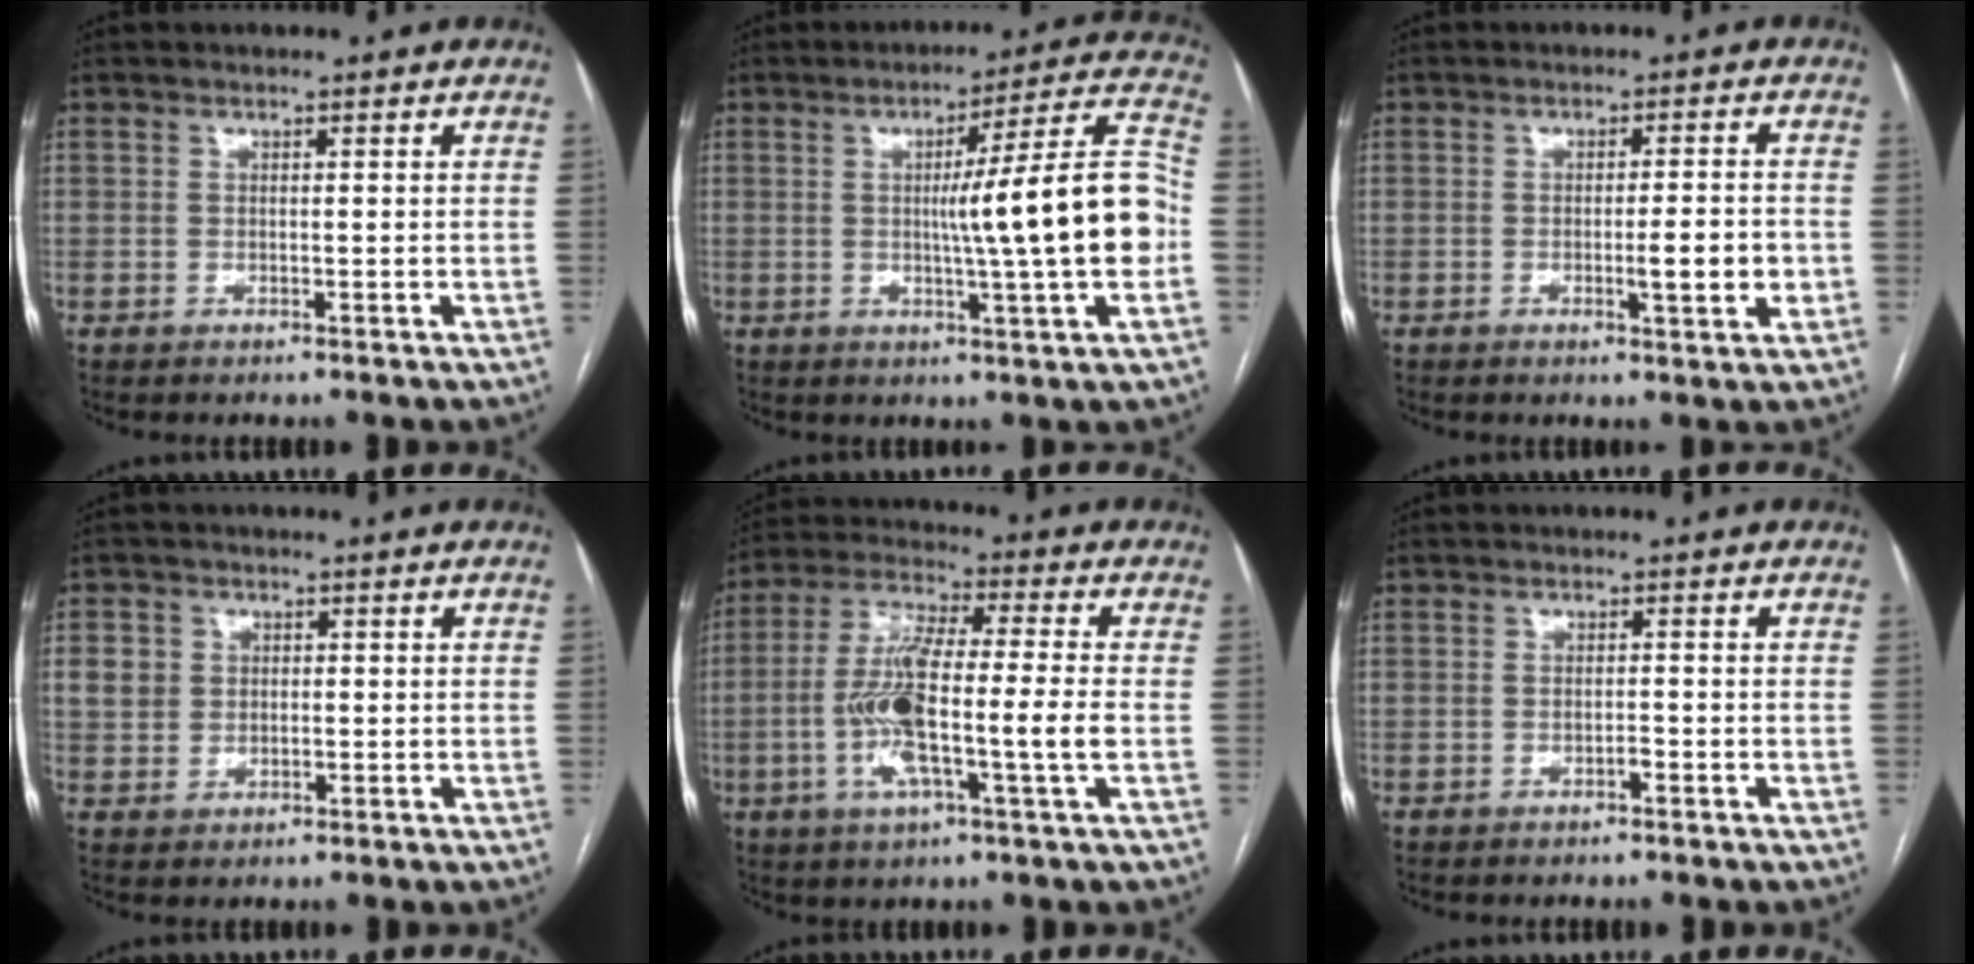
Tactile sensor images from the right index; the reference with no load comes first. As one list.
[{"total": 16.3, "force": [-1.2, -1.0, 16.2], "torque": [-0.232, 0.010, -0.023]}, {"total": 5.2, "force": [-1.1, 0.5, 5.0], "torque": [-0.074, -0.002, -0.012]}, {"total": 4.0, "force": [0.7, 3.7, 1.3], "torque": [-0.022, 0.017, 0.017]}, {"total": 13.0, "force": [-2.2, 0.6, 12.8], "torque": [-0.255, 0.005, -0.049]}, {"total": 0.8, "force": [-0.5, 0.1, 0.6], "torque": [-0.008, 0.004, -0.008]}]